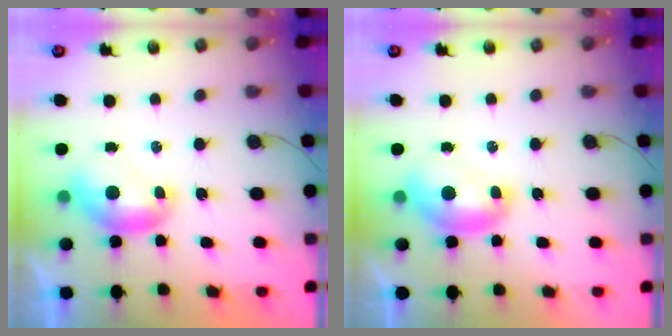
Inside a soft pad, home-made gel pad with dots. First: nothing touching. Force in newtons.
{"total": 2.0, "press": 2.0, "slide": 0.5}